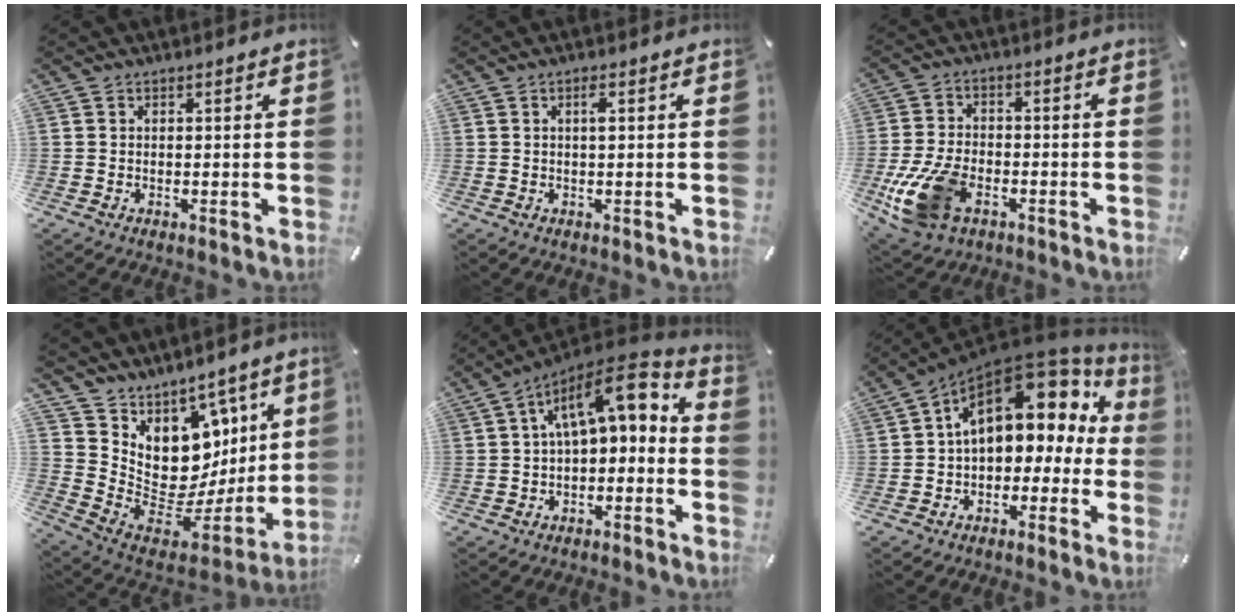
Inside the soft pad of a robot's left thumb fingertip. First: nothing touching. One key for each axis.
{"total": 1.9, "fx": 0.4, "fy": 0.3, "fz": 1.8, "tx": -0.037, "ty": 0.002, "tz": 0.005}
{"total": 14.0, "fx": -5.5, "fy": 8.9, "fz": 9.4, "tx": -0.197, "ty": 0.019, "tz": -0.092}
{"total": 11.4, "fx": 4.4, "fy": 9.8, "fz": 3.8, "tx": -0.043, "ty": -0.099, "tz": 0.099}
{"total": 12.3, "fx": 4.7, "fy": 5.7, "fz": 9.8, "tx": -0.152, "ty": -0.027, "tz": 0.081}
{"total": 16.2, "fx": 5.5, "fy": 10.3, "fz": 11.2, "tx": -0.173, "ty": -0.029, "tz": 0.091}